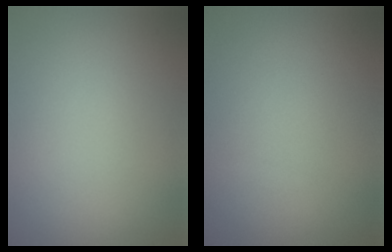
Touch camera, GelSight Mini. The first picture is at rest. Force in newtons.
{"total": 0.0}